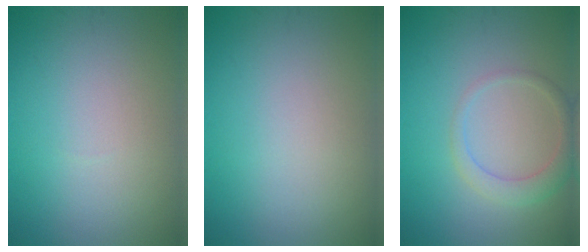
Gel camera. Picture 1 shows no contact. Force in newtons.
{"total": 0.0}
{"total": 2.4, "press": 2.4, "slide": 0.2}